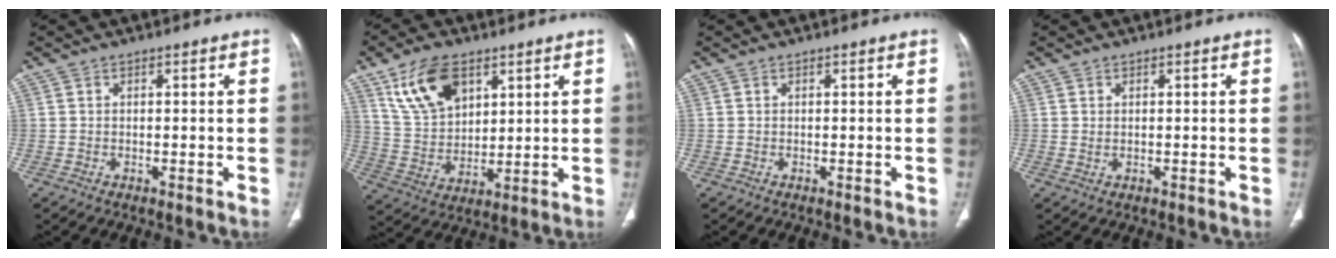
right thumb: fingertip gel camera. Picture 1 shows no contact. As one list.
[{"total": 13.3, "force": [7.1, 7.7, 8.1], "torque": [-0.131, -0.025, 0.148]}, {"total": 0.0}, {"total": 0.7, "force": [0.2, 0.4, 0.5], "torque": [-0.014, 0.003, 0.008]}]